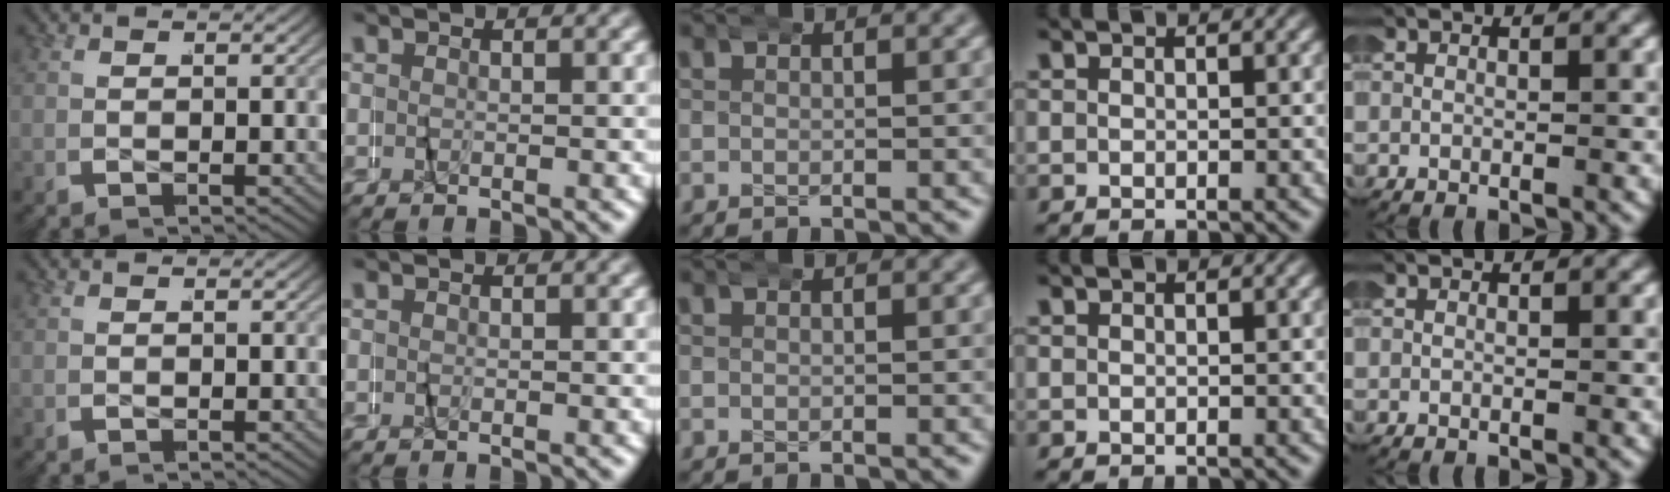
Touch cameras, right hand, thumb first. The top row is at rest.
{}